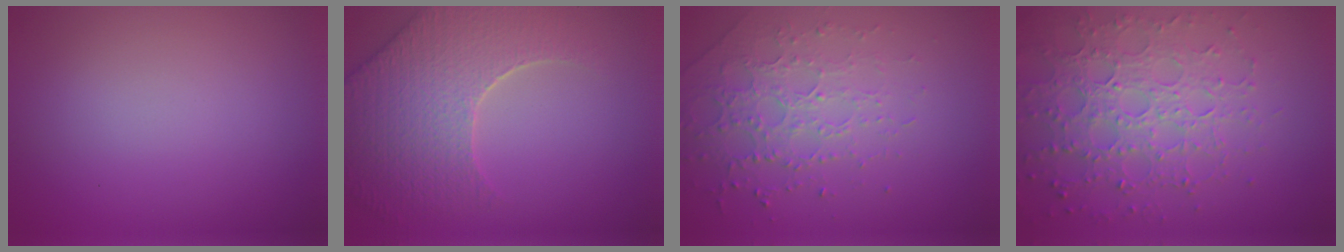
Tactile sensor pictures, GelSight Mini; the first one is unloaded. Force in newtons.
{"total": 7.4, "press": 5.7, "slide": 4.8}
{"total": 2.6, "press": 2.4, "slide": 1.1}
{"total": 6.0, "press": 5.0, "slide": 3.3}